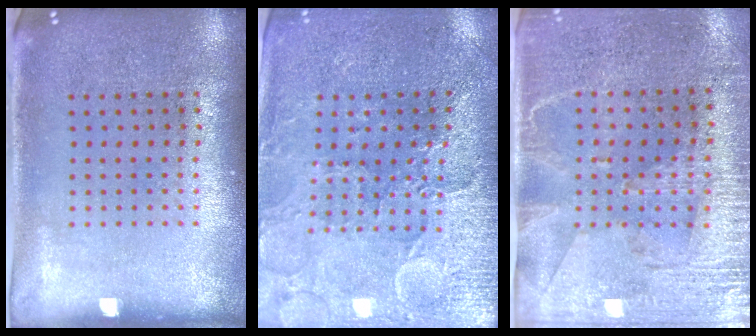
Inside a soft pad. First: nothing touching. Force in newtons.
{"total": 3.3, "press": 3.3, "slide": 0.5}
{"total": 3.0, "press": 2.7, "slide": 1.3}